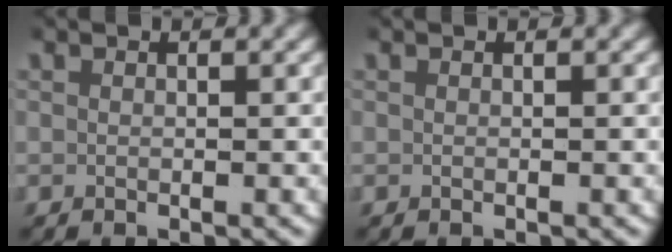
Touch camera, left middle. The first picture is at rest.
{"total": 0.0}